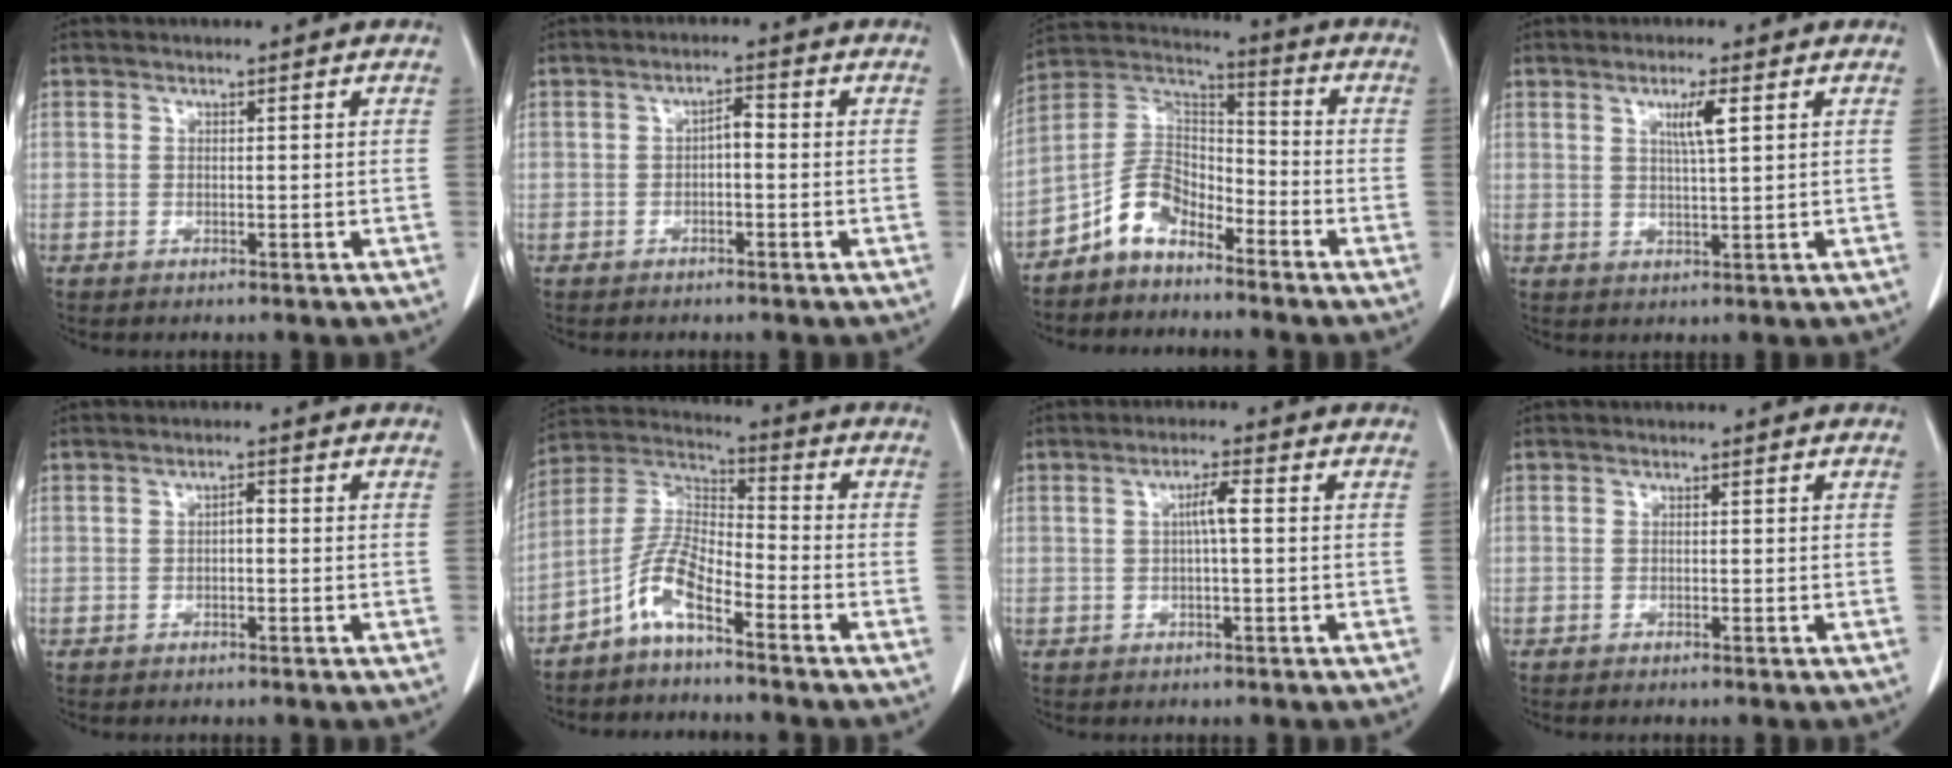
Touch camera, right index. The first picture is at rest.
{"total": 2.1, "force": [-0.3, 0.7, 1.9], "torque": [-0.029, 0.006, -0.006]}
{"total": 8.5, "force": [-5.9, 4.5, 4.2], "torque": [-0.088, 0.028, -0.121]}
{"total": 3.9, "force": [1.5, -0.1, 3.5], "torque": [-0.061, -0.003, 0.026]}
{"total": 1.4, "force": [-0.2, 0.5, 1.3], "torque": [-0.018, 0.004, -0.004]}
{"total": 7.6, "force": [-5.0, 1.8, 5.5], "torque": [-0.123, 0.015, -0.105]}
{"total": 2.9, "force": [0.2, 0.1, 2.9], "torque": [-0.053, 0.004, 0.003]}
{"total": 0.7, "force": [-0.6, -0.1, 0.3], "torque": [-0.008, -0.001, -0.010]}